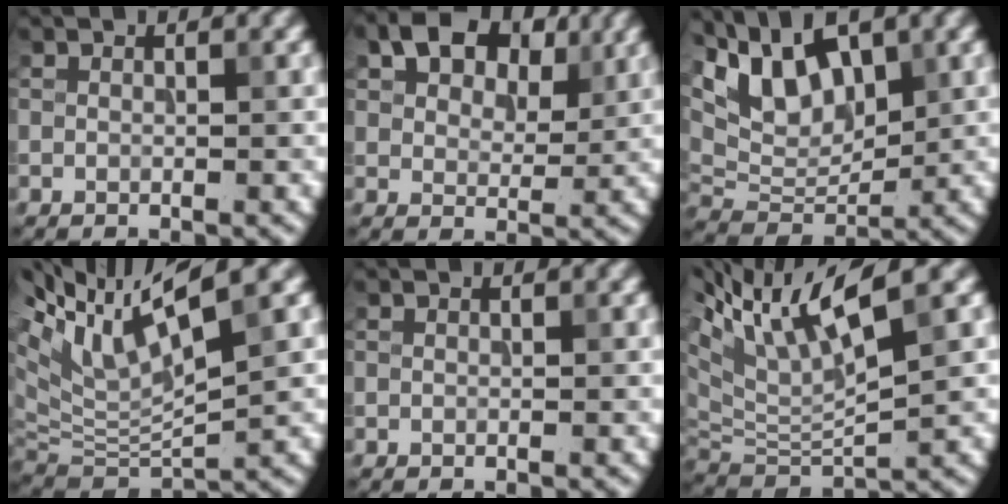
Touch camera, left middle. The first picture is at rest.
{"total": 8.0, "force": [4.3, 4.7, 4.8], "torque": [-0.080, 0.013, 0.057]}
{"total": 8.3, "force": [4.5, 4.1, 5.6], "torque": [-0.101, 0.003, 0.080]}
{"total": 10.5, "force": [4.9, 3.2, 8.8], "torque": [-0.187, 0.013, 0.091]}
{"total": 0.0}
{"total": 9.3, "force": [4.4, 2.6, 7.8], "torque": [-0.156, 0.016, 0.080]}